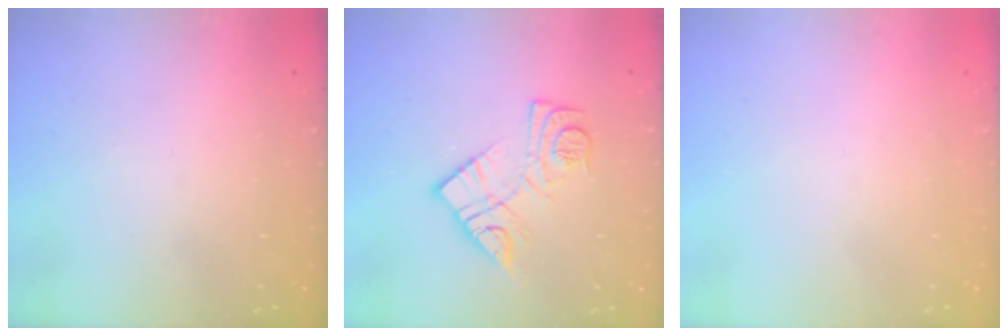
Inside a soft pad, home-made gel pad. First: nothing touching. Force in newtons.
{"total": 12.0, "press": 12.0, "slide": 0.9}
{"total": 1.8, "press": 1.7, "slide": 0.1}